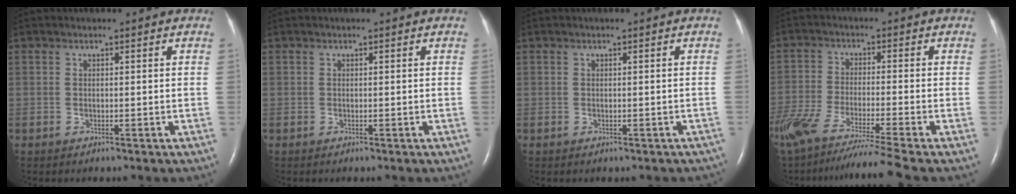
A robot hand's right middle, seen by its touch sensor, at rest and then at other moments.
{"total": 0.0}
{"total": 1.3, "force": [-0.9, 0.8, 0.5], "torque": [-0.004, 0.005, -0.004]}
{"total": 16.5, "force": [-13.4, -1.4, 9.6], "torque": [-0.184, -0.064, -0.229]}